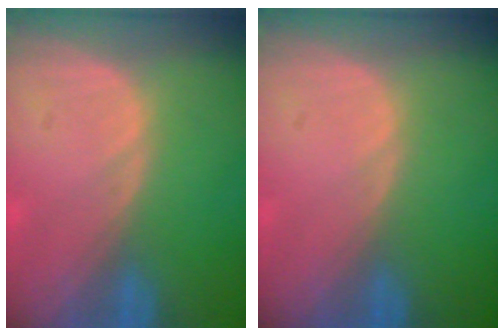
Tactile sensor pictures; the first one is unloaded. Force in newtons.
{"total": 0.0}